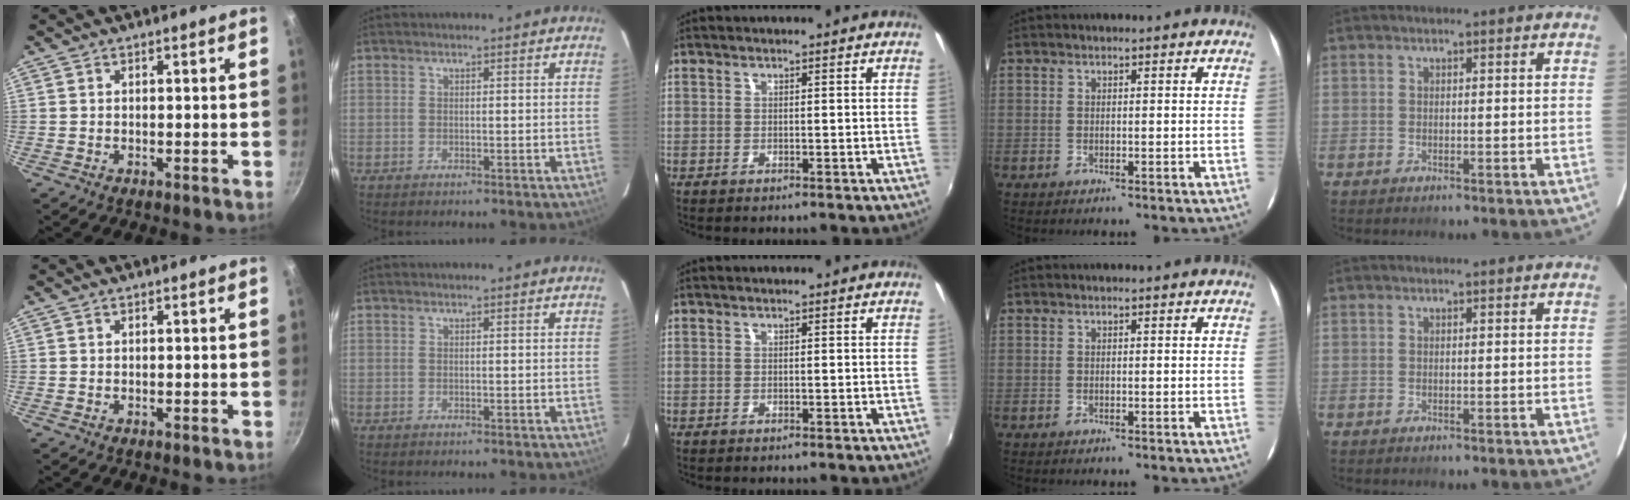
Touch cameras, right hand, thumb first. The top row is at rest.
{}